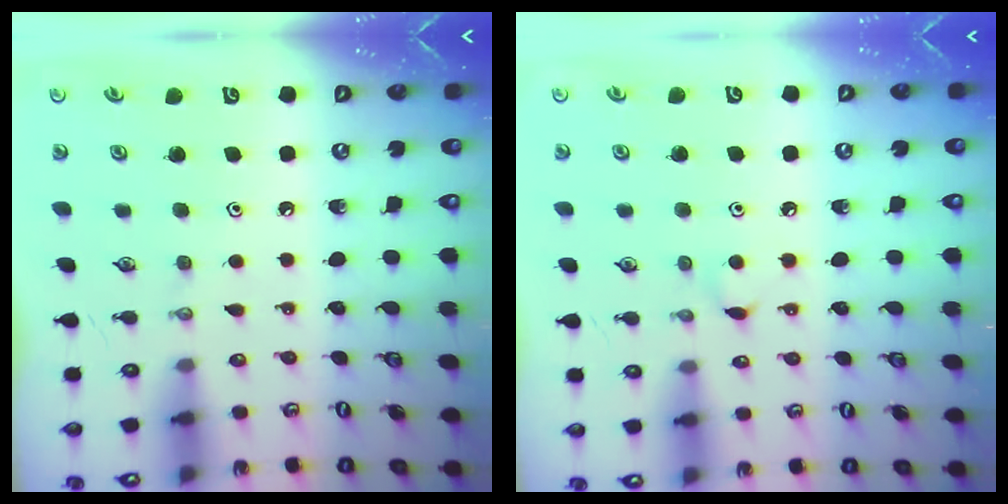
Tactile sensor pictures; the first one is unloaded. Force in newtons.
{"total": 4.1, "press": 4.1, "slide": 0.5}